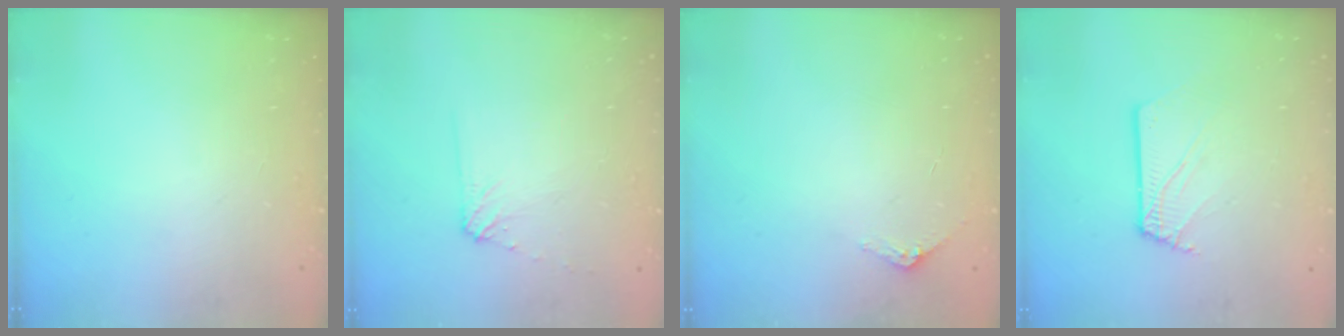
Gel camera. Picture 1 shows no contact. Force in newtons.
{"total": 5.5, "press": 5.4, "slide": 0.7}
{"total": 2.9, "press": 2.9, "slide": 0.2}
{"total": 2.6, "press": 2.6, "slide": 0.3}